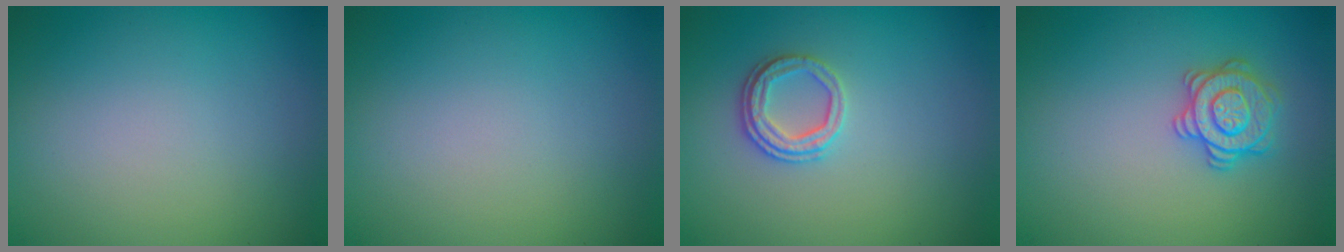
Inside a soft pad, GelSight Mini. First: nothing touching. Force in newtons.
{"total": 0.0}
{"total": 2.5, "press": 2.3, "slide": 0.9}
{"total": 2.9, "press": 2.9, "slide": 0.1}